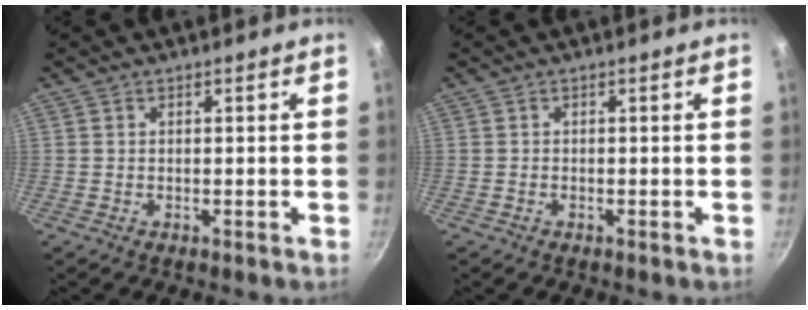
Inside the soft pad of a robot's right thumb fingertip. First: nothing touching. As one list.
[{"total": 0.0}]